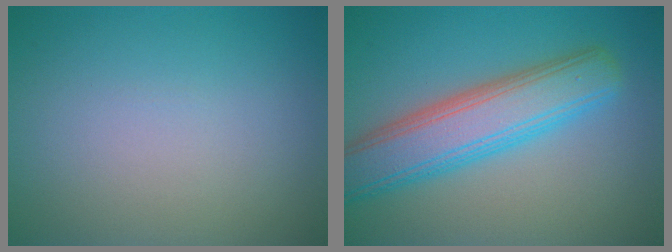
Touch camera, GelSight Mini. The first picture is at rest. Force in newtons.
{"total": 7.0, "press": 7.0, "slide": 0.2}